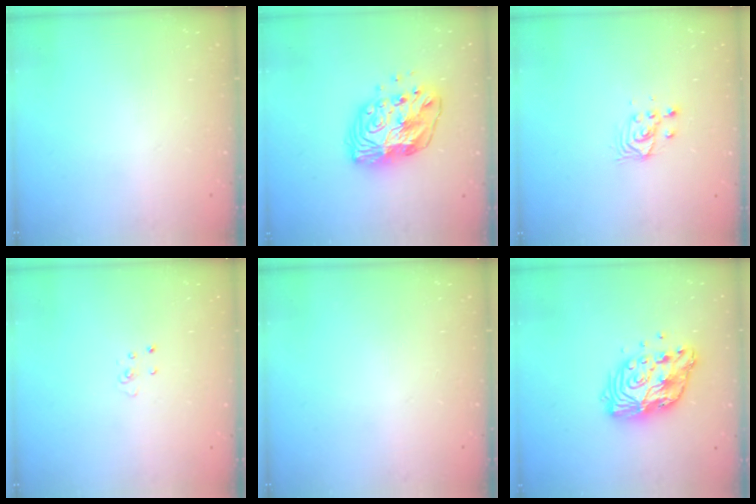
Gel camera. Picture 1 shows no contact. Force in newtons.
{"total": 14.1, "press": 14.1, "slide": 1.2}
{"total": 3.8, "press": 3.8, "slide": 0.3}
{"total": 2.5, "press": 2.5, "slide": 0.3}
{"total": 0.0}
{"total": 12.8, "press": 12.8, "slide": 1.0}